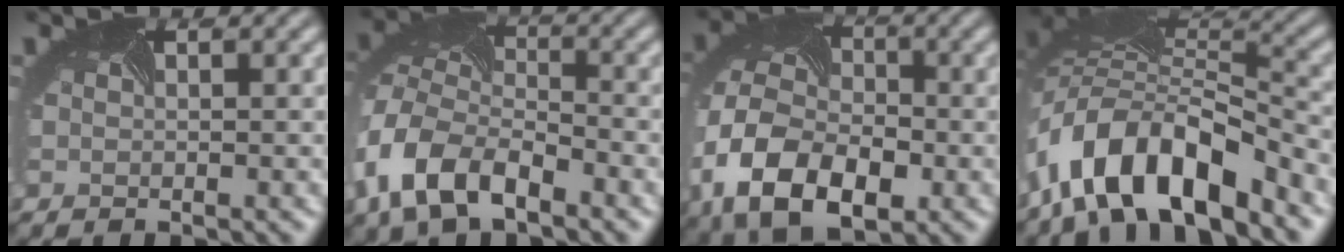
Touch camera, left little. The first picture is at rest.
{"total": 8.1, "force": [-3.7, 5.2, 5.0], "torque": [-0.120, -0.004, -0.078]}
{"total": 11.1, "force": [-4.1, 7.4, 7.2], "torque": [-0.165, -0.014, -0.076]}
{"total": 10.5, "force": [-6.2, 4.2, 7.4], "torque": [-0.134, 0.014, -0.124]}